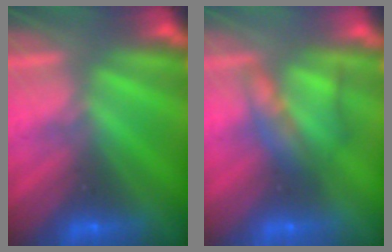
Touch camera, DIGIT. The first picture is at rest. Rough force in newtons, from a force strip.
{"total": 2.3}